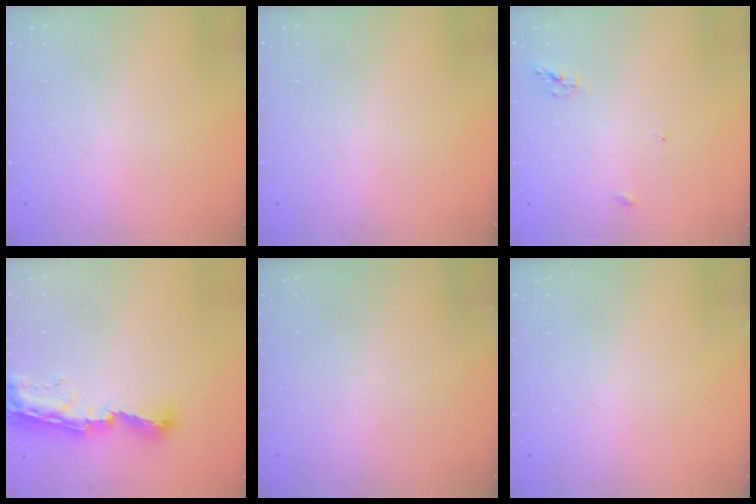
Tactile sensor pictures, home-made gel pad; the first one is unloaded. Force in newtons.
{"total": 0.0}
{"total": 5.4, "press": 5.4, "slide": 0.0}
{"total": 9.8, "press": 9.7, "slide": 1.0}
{"total": 0.0}
{"total": 0.0}